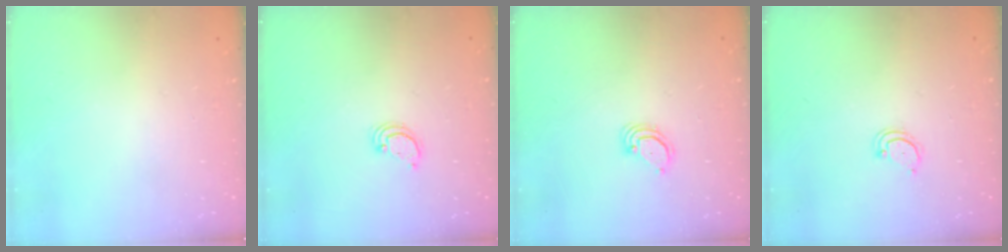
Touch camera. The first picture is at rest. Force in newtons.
{"total": 2.6, "press": 2.6, "slide": 0.2}
{"total": 3.0, "press": 3.0, "slide": 0.2}
{"total": 2.3, "press": 2.3, "slide": 0.2}